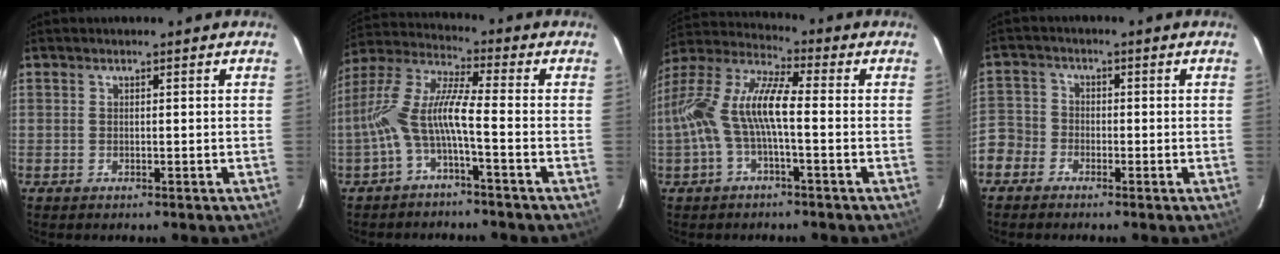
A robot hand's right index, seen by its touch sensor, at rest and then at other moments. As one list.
[{"total": 9.9, "force": [-3.3, 1.0, 9.3], "torque": [-0.209, 0.013, -0.067]}, {"total": 13.7, "force": [-1.6, 3.8, 13.1], "torque": [-0.261, 0.011, -0.036]}, {"total": 6.0, "force": [-3.5, 4.7, 1.0], "torque": [-0.027, 0.021, -0.081]}]